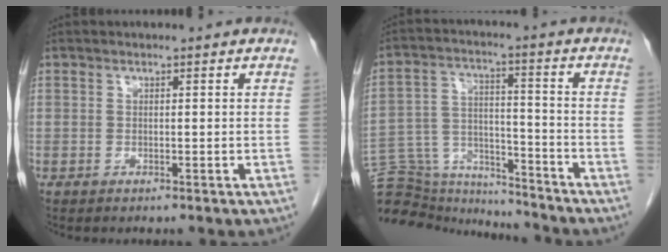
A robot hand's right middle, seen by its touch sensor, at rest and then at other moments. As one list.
[{"total": 16.6, "force": [-15.9, 3.3, 3.1], "torque": [-0.065, 0.032, -0.246]}]